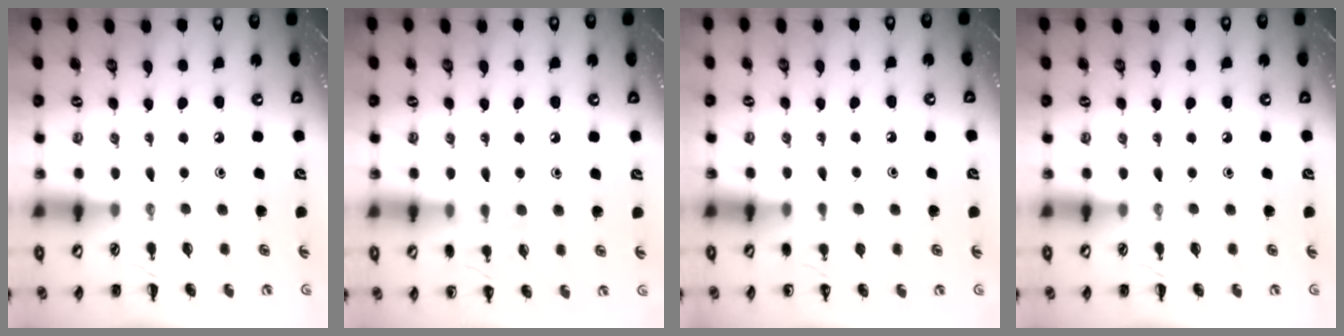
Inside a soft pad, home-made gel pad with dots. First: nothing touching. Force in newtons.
{"total": 7.4, "press": 7.3, "slide": 1.0}
{"total": 6.0, "press": 5.8, "slide": 1.4}
{"total": 0.0}